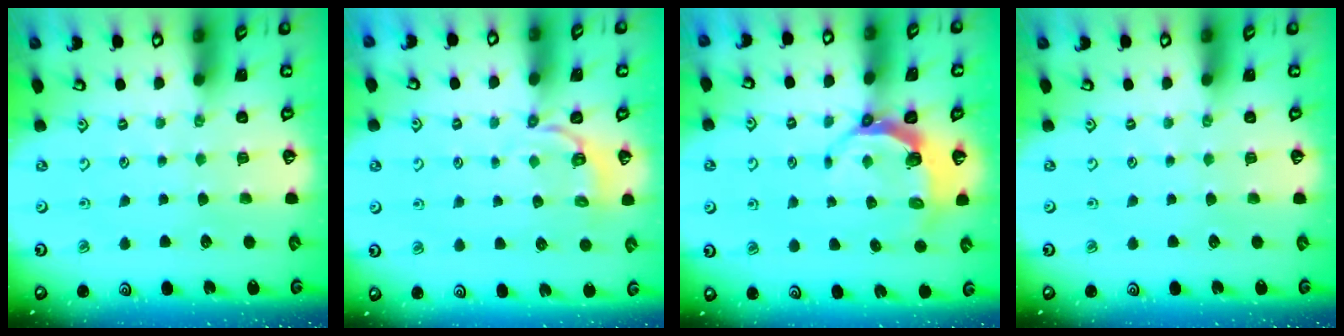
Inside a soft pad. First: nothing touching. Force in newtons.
{"total": 3.5, "press": 2.6, "slide": 2.4}
{"total": 5.7, "press": 4.8, "slide": 3.1}
{"total": 0.0}